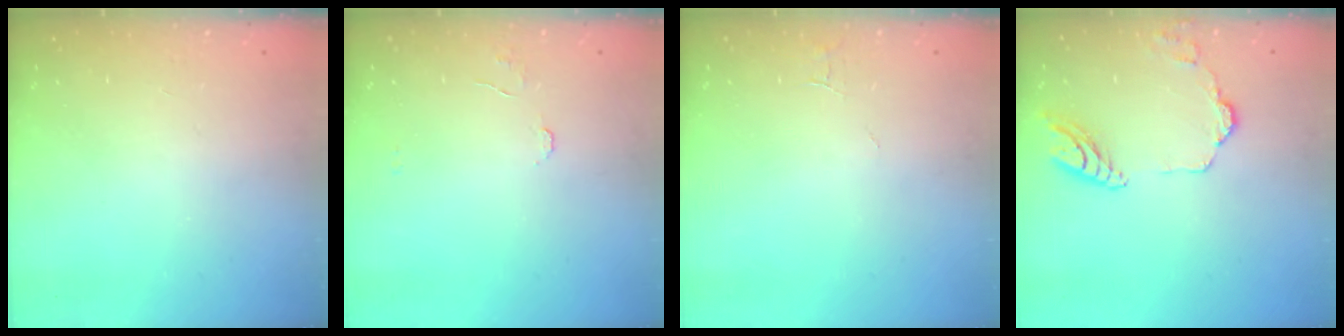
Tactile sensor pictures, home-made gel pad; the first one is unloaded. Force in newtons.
{"total": 5.2, "press": 5.2, "slide": 0.4}
{"total": 3.0, "press": 3.0, "slide": 0.2}
{"total": 12.1, "press": 12.0, "slide": 1.5}